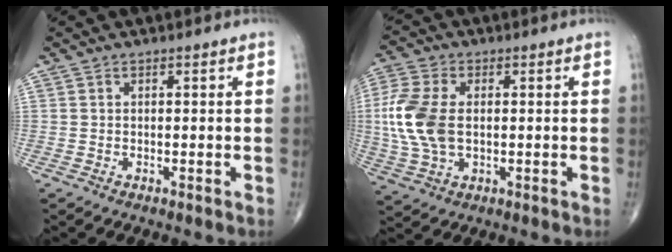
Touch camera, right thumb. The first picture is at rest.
{"total": 11.9, "force": [0.3, 7.2, 9.5], "torque": [-0.228, 0.006, 0.006]}